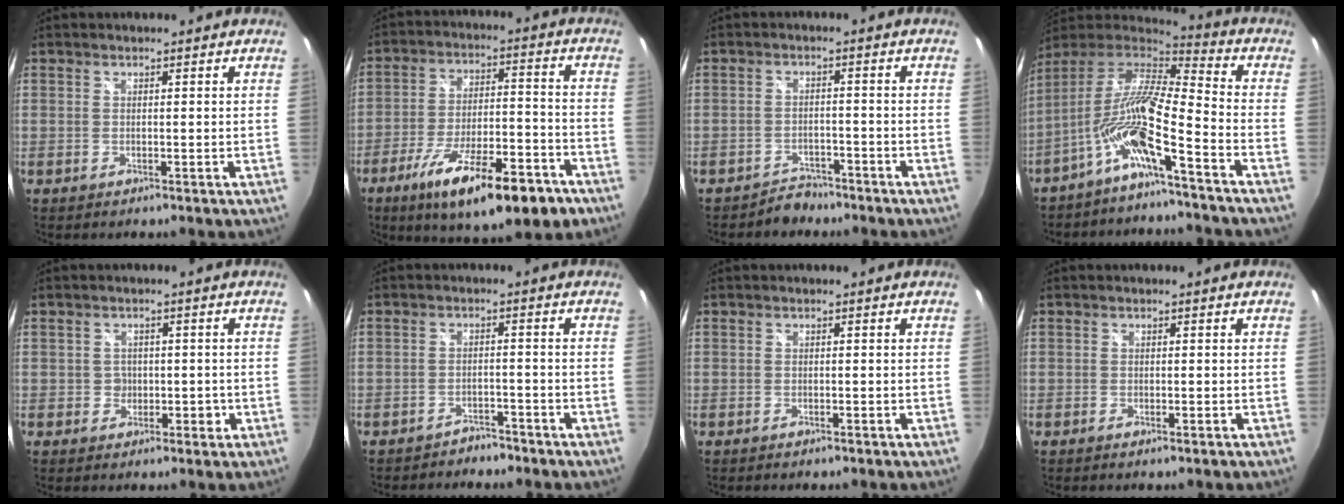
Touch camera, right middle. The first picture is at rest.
{"total": 19.7, "force": [-12.3, 5.4, 14.4], "torque": [-0.244, -0.032, -0.186]}
{"total": 3.1, "force": [-2.8, 1.3, 0.2], "torque": [-0.010, 0.003, -0.045]}
{"total": 12.4, "force": [-6.1, 0.8, 10.7], "torque": [-0.190, -0.004, -0.122]}
{"total": 2.8, "force": [-0.7, 2.7, 0.5], "torque": [-0.005, 0.004, -0.010]}
{"total": 3.8, "force": [-3.5, 1.5, 0.5], "torque": [-0.019, 0.004, -0.050]}
{"total": 0.9, "force": [-0.7, 0.3, 0.4], "torque": [-0.009, -0.002, -0.013]}
{"total": 0.8, "force": [-0.6, 0.2, 0.5], "torque": [-0.010, -0.001, -0.012]}